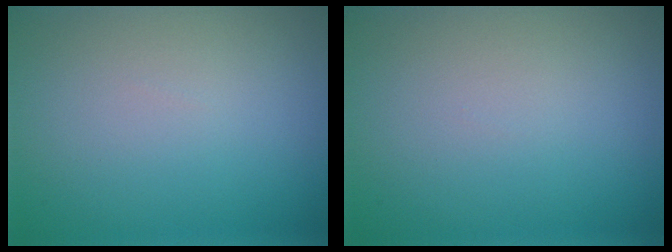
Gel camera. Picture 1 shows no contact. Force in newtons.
{"total": 0.0}